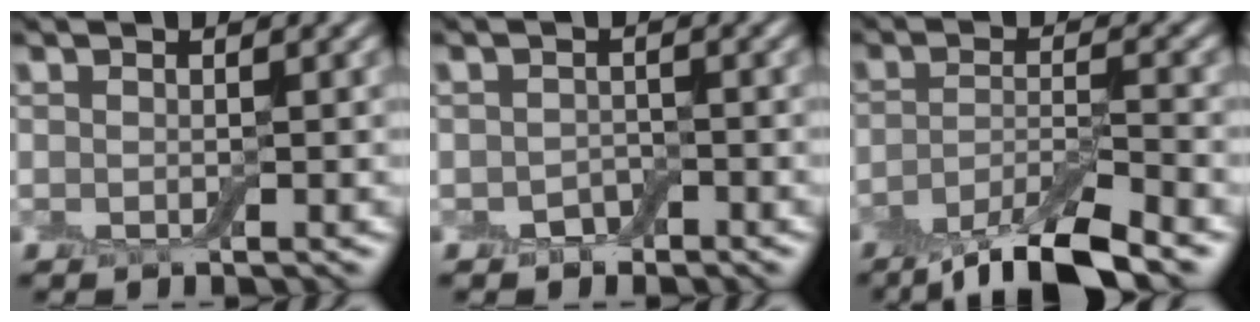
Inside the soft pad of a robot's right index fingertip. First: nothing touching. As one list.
[{"total": 1.4, "force": [-0.9, 0.9, 0.5], "torque": [-0.007, 0.001, -0.016]}, {"total": 7.0, "force": [-4.9, 1.7, 4.8], "torque": [-0.075, -0.005, -0.094]}]